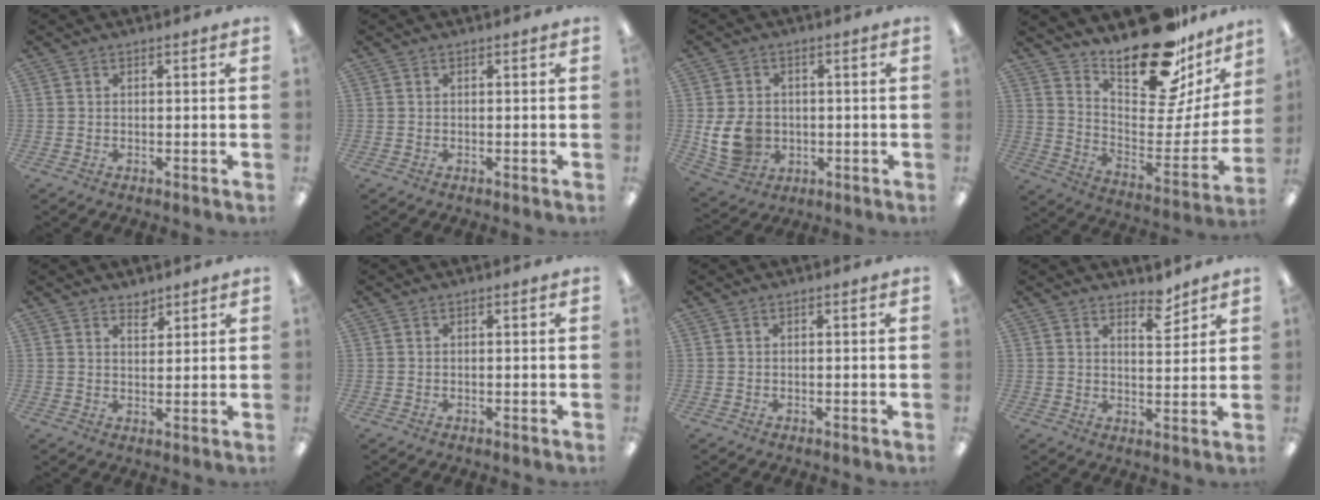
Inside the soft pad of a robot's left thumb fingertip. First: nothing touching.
{"total": 0.0}
{"total": 9.5, "force": [-1.0, 7.8, 5.3], "torque": [-0.112, 0.012, -0.014]}
{"total": 24.2, "force": [19.4, 8.3, 11.9], "torque": [-0.152, -0.147, 0.324]}
{"total": 3.1, "force": [2.7, 1.2, 0.6], "torque": [0.008, -0.023, 0.046]}
{"total": 0.0}
{"total": 0.0}
{"total": 5.1, "force": [4.4, 1.8, 1.7], "torque": [-0.003, -0.036, 0.074]}